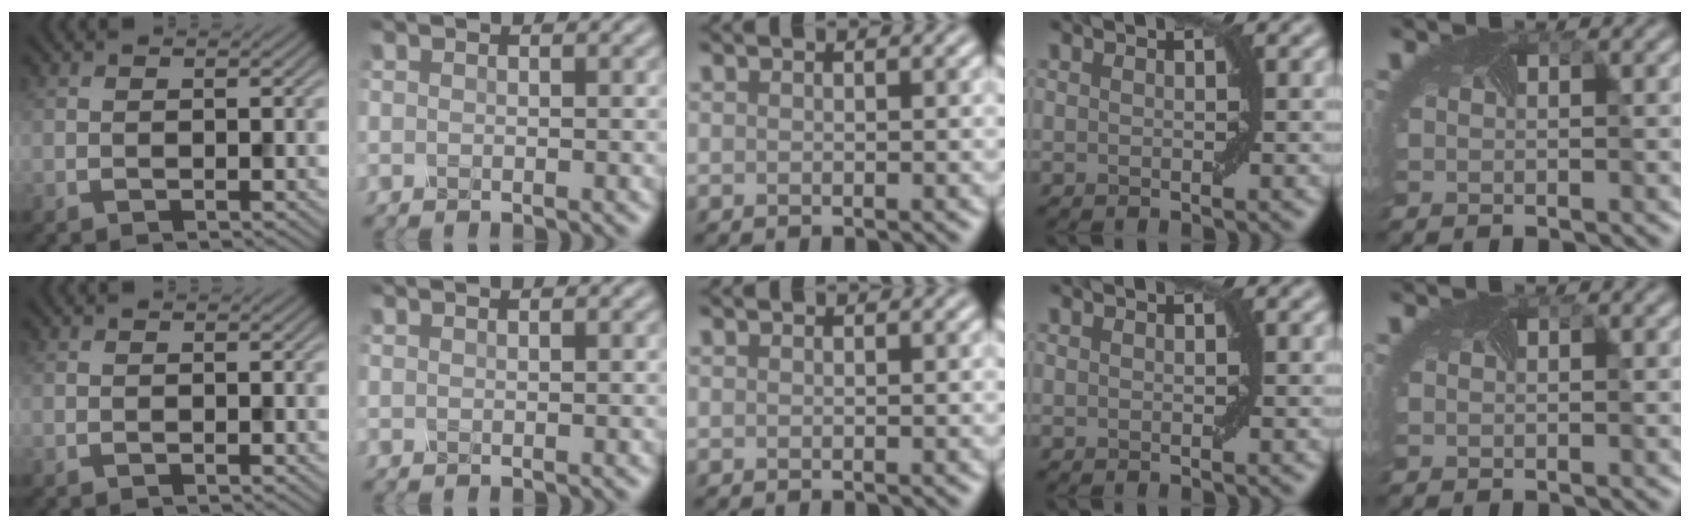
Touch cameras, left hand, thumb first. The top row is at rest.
{}